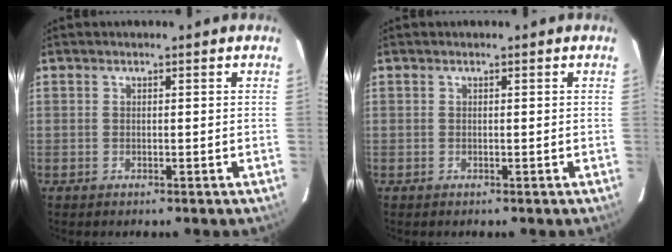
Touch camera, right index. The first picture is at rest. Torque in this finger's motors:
{"motor_torque": [0.17, 0.11, 0.00, 0.00]}